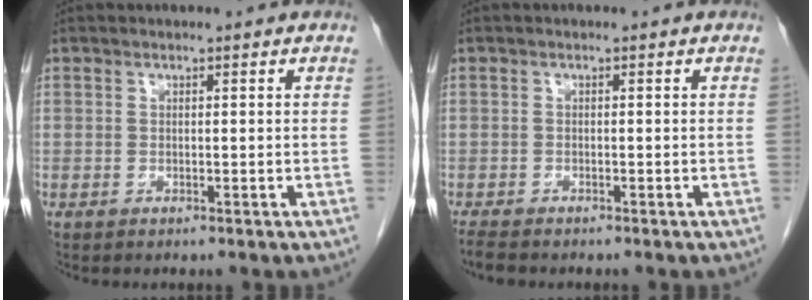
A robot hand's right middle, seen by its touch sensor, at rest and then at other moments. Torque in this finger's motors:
{"motor_torque": [0.20, -0.08, 0.01, 0.00]}